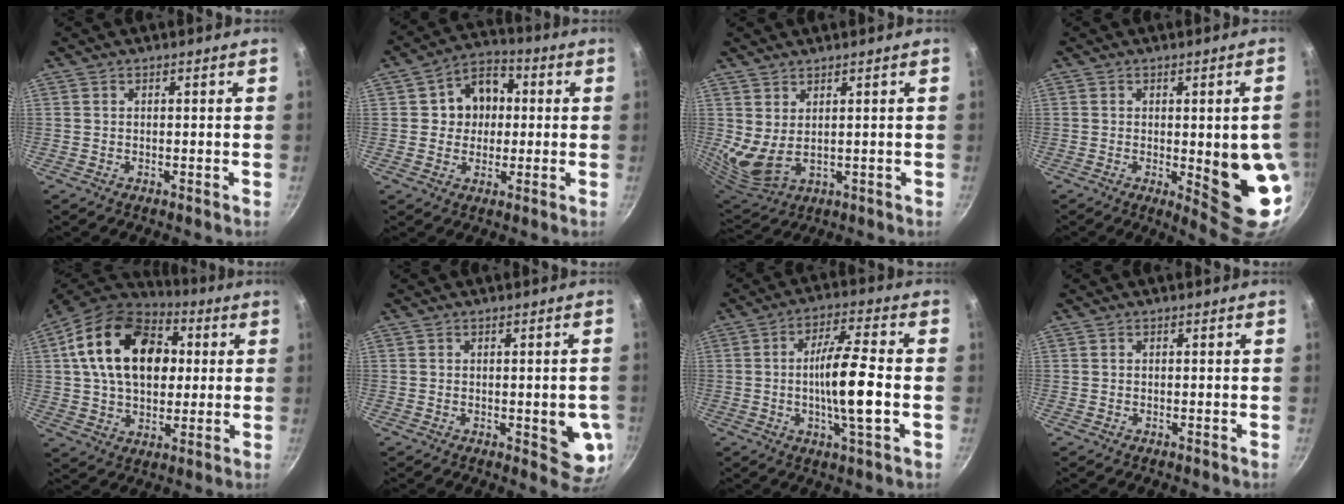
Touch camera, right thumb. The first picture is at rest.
{"total": 9.5, "force": [1.1, 8.1, 4.8], "torque": [-0.032, 0.011, 0.005]}
{"total": 5.8, "force": [2.4, 2.9, 4.4], "torque": [-0.078, -0.034, 0.059]}
{"total": 12.8, "force": [-1.6, 3.3, 12.3], "torque": [-0.127, -0.007, -0.009]}
{"total": 22.0, "force": [4.8, 14.9, 15.4], "torque": [-0.230, 0.010, 0.070]}
{"total": 7.7, "force": [-1.1, 2.8, 7.1], "torque": [-0.065, -0.010, -0.010]}
{"total": 11.6, "force": [-1.4, 1.7, 11.4], "torque": [-0.201, 0.015, -0.030]}
{"total": 0.0}